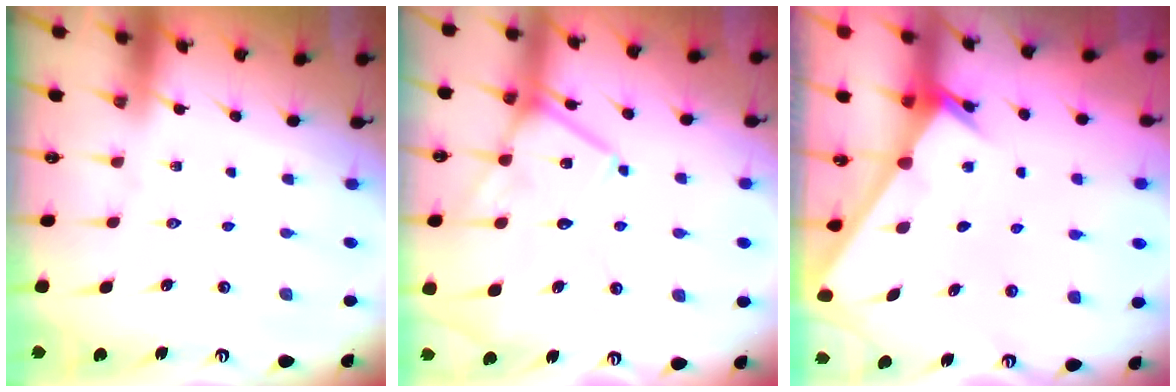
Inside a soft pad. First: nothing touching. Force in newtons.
{"total": 17.0, "press": 16.9, "slide": 1.6}
{"total": 2.6, "press": 2.6, "slide": 0.2}